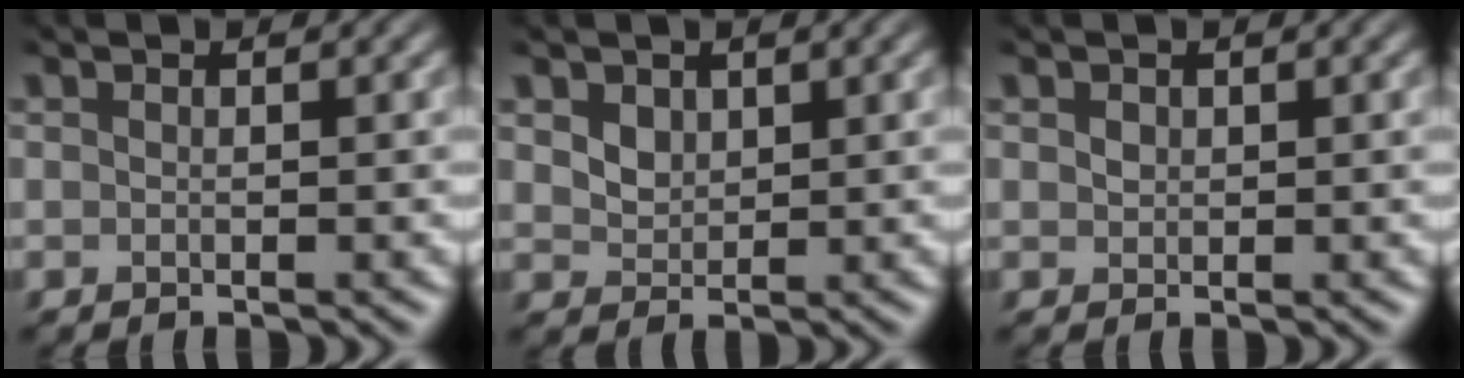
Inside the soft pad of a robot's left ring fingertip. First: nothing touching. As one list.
[{"total": 1.9, "force": [1.0, 1.3, 0.8], "torque": [-0.022, -0.003, 0.020]}, {"total": 0.7, "force": [0.3, 0.6, 0.3], "torque": [-0.007, -0.001, 0.007]}]